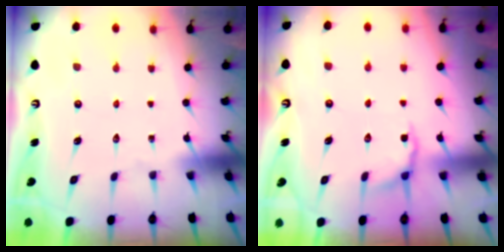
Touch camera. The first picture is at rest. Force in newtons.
{"total": 4.4, "press": 3.7, "slide": 2.4}